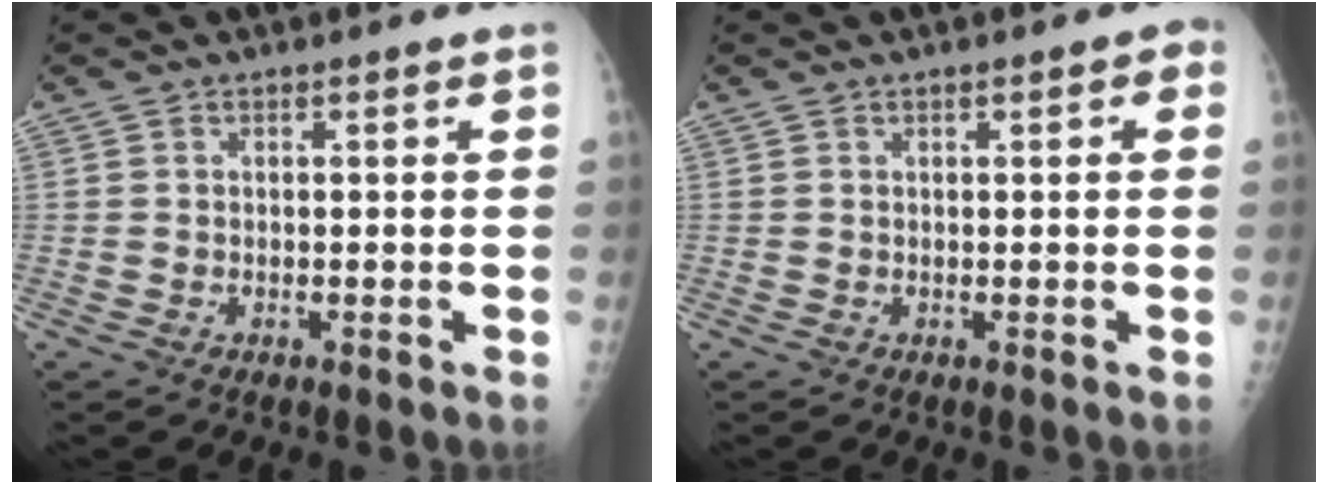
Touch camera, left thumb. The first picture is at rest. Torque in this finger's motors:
{"motor_torque": [-0.42, -0.17, -0.19, -0.16, -0.02]}